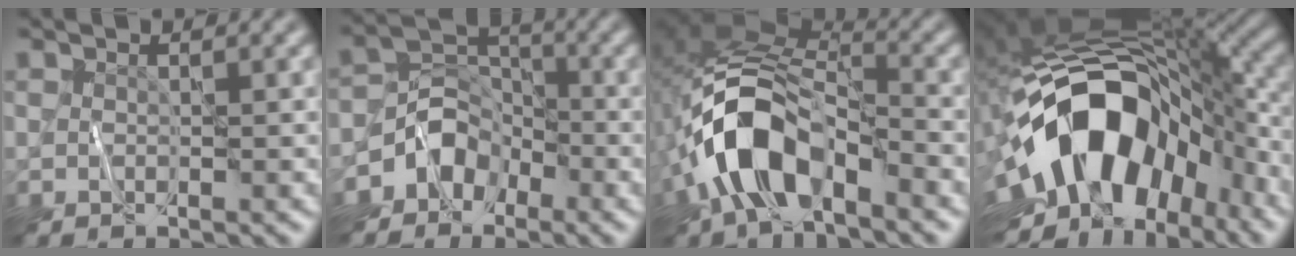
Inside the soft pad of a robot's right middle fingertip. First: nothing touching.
{"total": 4.4, "force": [-2.4, 3.4, 1.5], "torque": [-0.010, 0.000, -0.051]}
{"total": 9.4, "force": [-3.9, 5.1, 6.9], "torque": [-0.136, 0.002, -0.076]}
{"total": 15.8, "force": [-3.9, 9.5, 12.0], "torque": [-0.200, 0.012, -0.082]}